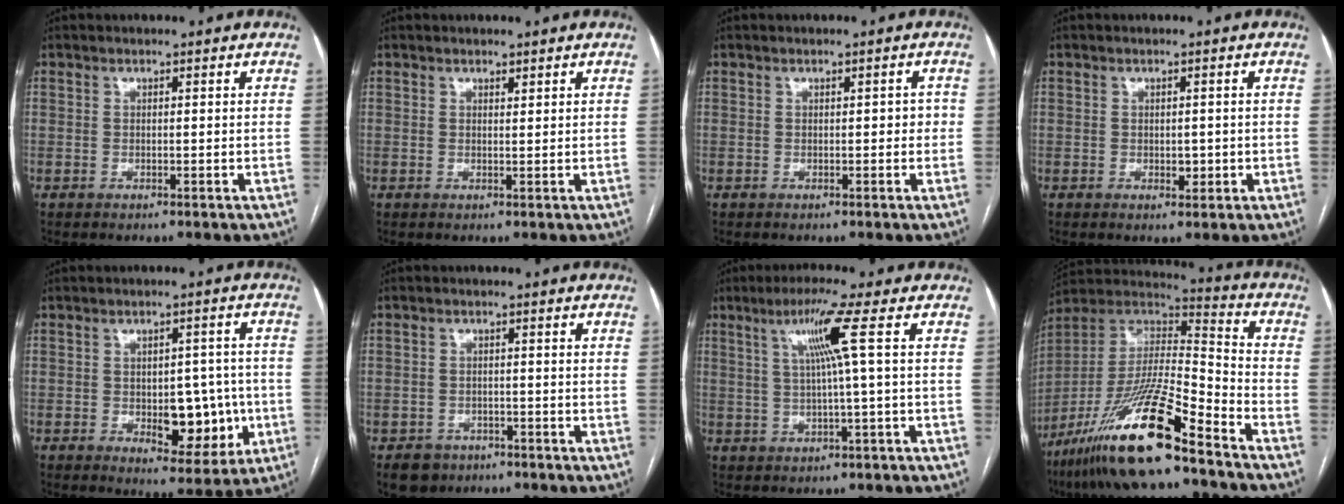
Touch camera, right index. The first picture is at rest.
{"total": 0.7, "force": [0.6, 0.2, 0.3], "torque": [-0.007, -0.001, 0.009]}
{"total": 1.5, "force": [0.0, 0.9, 1.2], "torque": [-0.010, 0.013, -0.001]}
{"total": 1.8, "force": [-0.3, 1.2, 1.3], "torque": [-0.019, 0.000, 0.001]}
{"total": 9.5, "force": [-2.0, 4.9, 7.9], "torque": [-0.086, 0.013, -0.015]}
{"total": 3.8, "force": [-2.3, 3.0, 0.3], "torque": [-0.002, 0.010, -0.034]}
{"total": 6.7, "force": [2.0, -1.7, 6.1], "torque": [-0.116, 0.008, 0.040]}
{"total": 21.1, "force": [-14.3, 2.0, 15.4], "torque": [-0.307, -0.025, -0.262]}